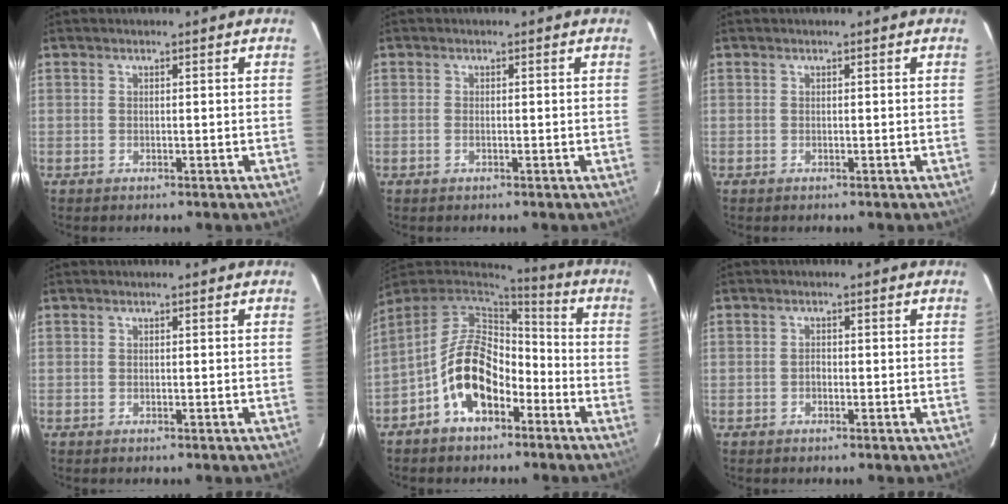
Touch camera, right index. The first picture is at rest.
{"total": 0.8, "force": [-0.2, 0.4, 0.6], "torque": [-0.013, 0.000, -0.004]}
{"total": 0.0}
{"total": 0.0}
{"total": 13.4, "force": [-5.7, 8.1, 9.0], "torque": [-0.177, 0.023, -0.091]}
{"total": 0.8, "force": [-0.4, 0.5, 0.4], "torque": [-0.005, 0.004, -0.007]}